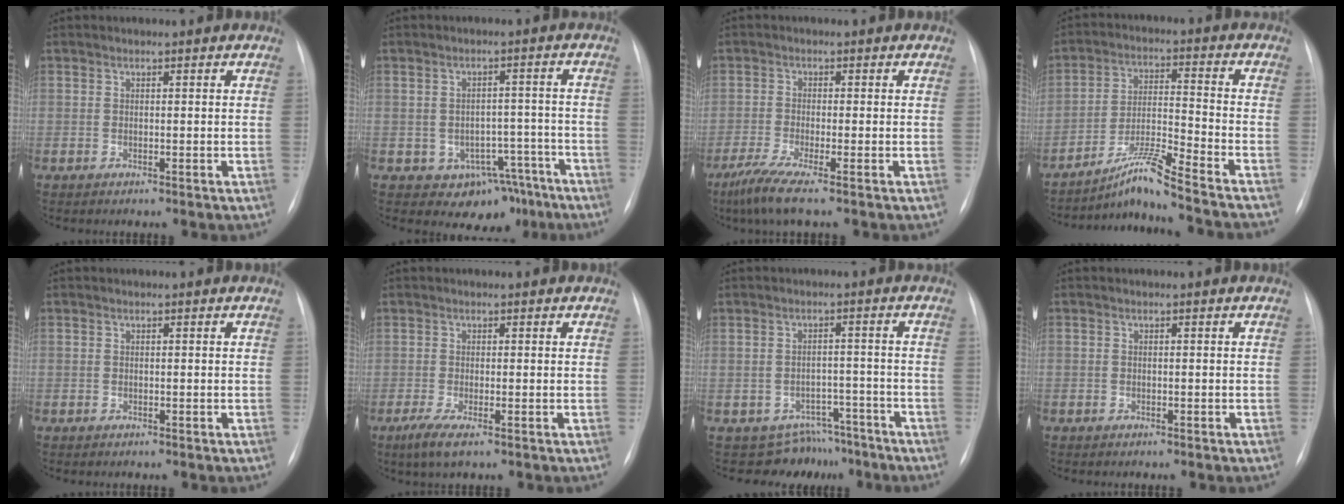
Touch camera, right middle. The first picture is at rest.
{"total": 7.7, "force": [-4.8, 5.6, 2.4], "torque": [-0.011, 0.031, -0.055]}
{"total": 5.2, "force": [-3.4, -0.4, 3.9], "torque": [-0.082, -0.020, -0.068]}
{"total": 11.6, "force": [-10.2, -1.8, 5.1], "torque": [-0.084, -0.004, -0.174]}
{"total": 0.5, "force": [-0.4, 0.4, 0.0], "torque": [-0.006, 0.002, -0.006]}
{"total": 3.4, "force": [-1.9, 0.4, 2.8], "torque": [-0.063, -0.012, -0.036]}
{"total": 6.7, "force": [-5.8, 3.3, -1.0], "torque": [0.031, 0.033, -0.079]}
{"total": 1.1, "force": [-0.7, 0.8, 0.1], "torque": [-0.008, 0.002, -0.011]}